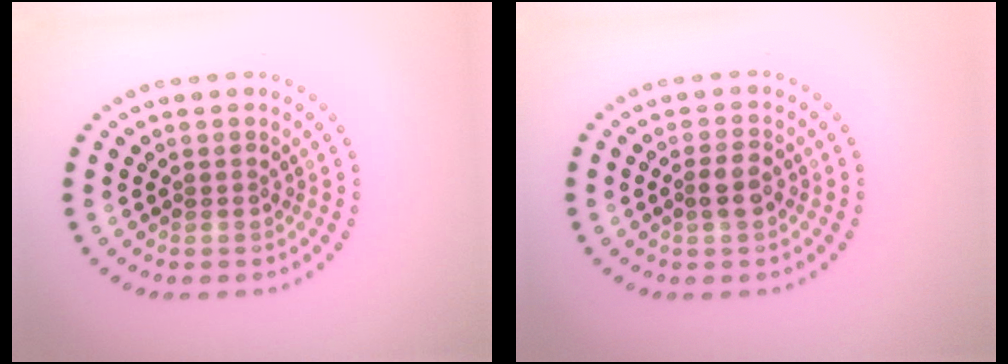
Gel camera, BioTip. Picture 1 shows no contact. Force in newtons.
{"total": 2.1, "press": 2.0, "slide": 0.6}